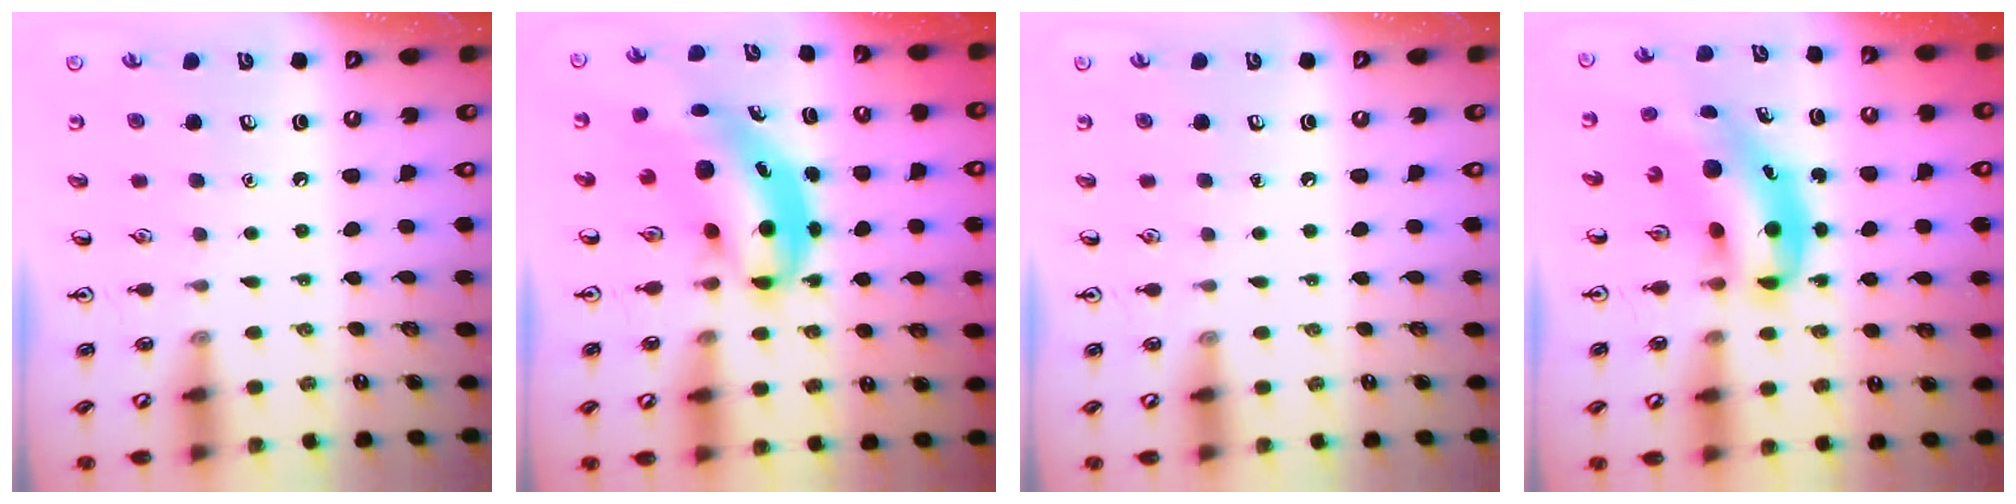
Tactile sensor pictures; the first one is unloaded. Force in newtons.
{"total": 7.3, "press": 7.2, "slide": 1.5}
{"total": 0.0}
{"total": 9.1, "press": 8.8, "slide": 2.4}